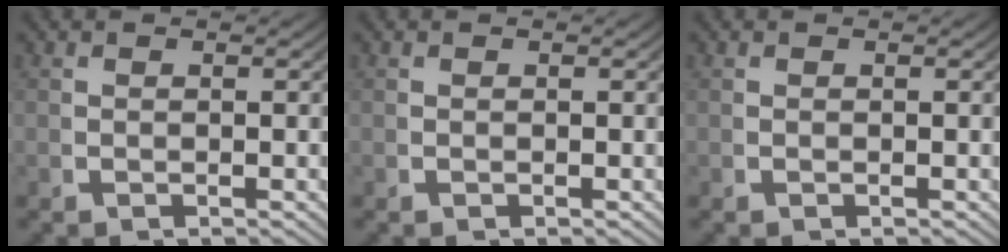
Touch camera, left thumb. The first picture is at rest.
{"total": 0.0}
{"total": 0.0}